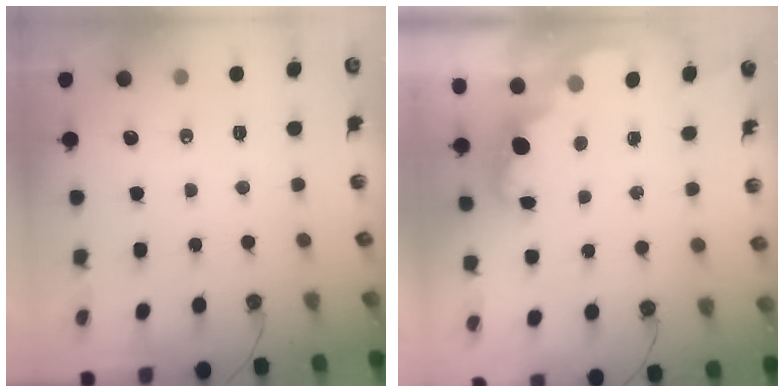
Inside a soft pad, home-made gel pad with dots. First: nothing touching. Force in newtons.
{"total": 2.0, "press": 2.0, "slide": 0.6}